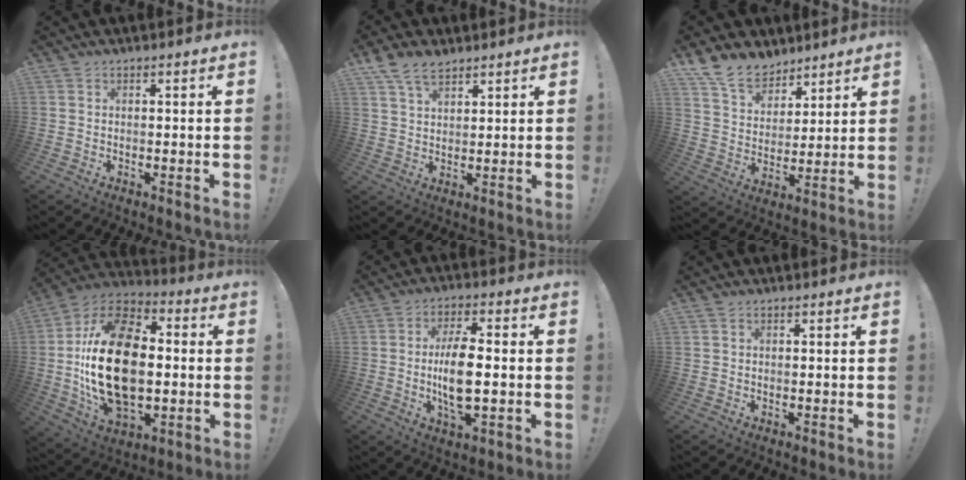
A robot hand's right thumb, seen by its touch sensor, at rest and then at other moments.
{"total": 7.2, "force": [5.1, 3.8, 3.5], "torque": [-0.065, -0.018, 0.099]}
{"total": 12.6, "force": [9.7, 7.4, 2.8], "torque": [-0.058, -0.072, 0.192]}
{"total": 28.4, "force": [-0.7, 17.7, 22.2], "torque": [-0.415, 0.013, -0.005]}
{"total": 11.6, "force": [-0.8, 4.3, 10.8], "torque": [-0.203, -0.005, -0.021]}
{"total": 0.0}